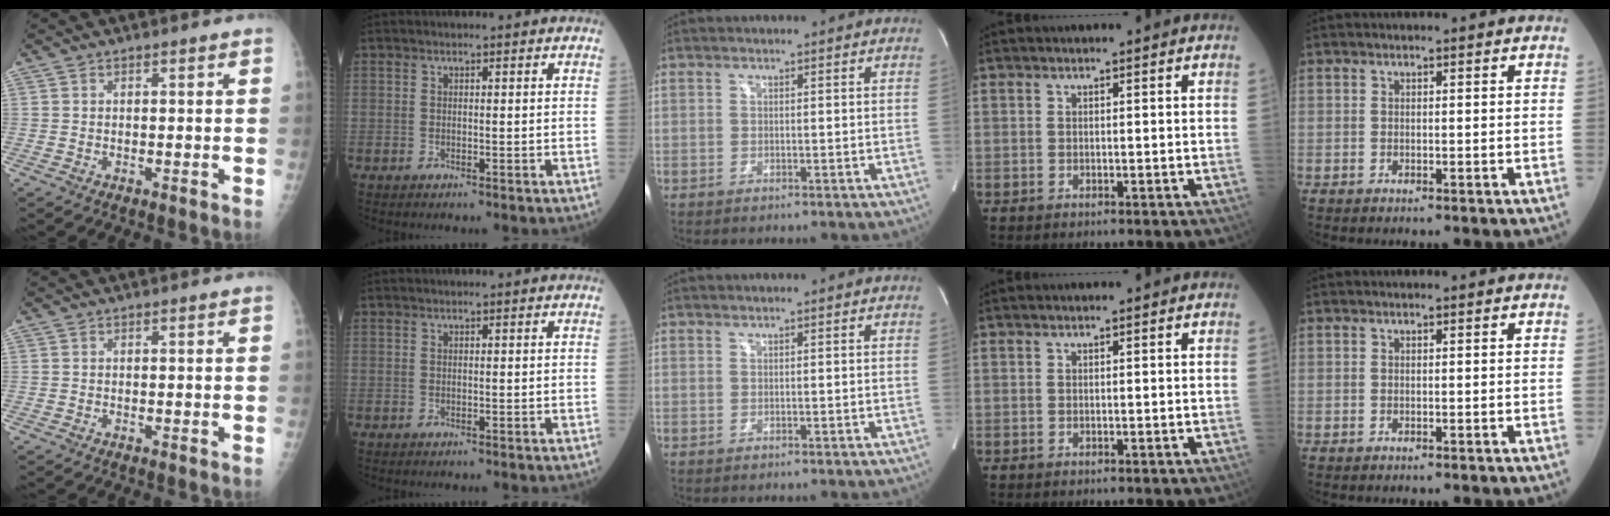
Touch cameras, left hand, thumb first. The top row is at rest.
{}